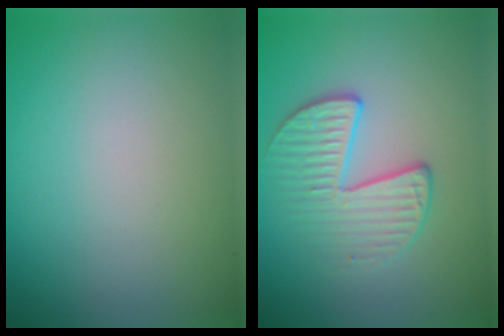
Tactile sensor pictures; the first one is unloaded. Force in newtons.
{"total": 3.4, "press": 2.9, "slide": 1.8}